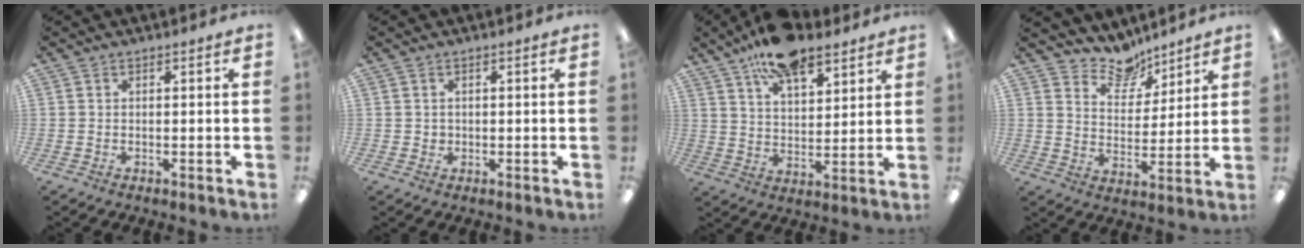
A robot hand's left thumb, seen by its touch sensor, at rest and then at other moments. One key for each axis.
{"total": 1.1, "fx": 0.3, "fy": 1.0, "fz": 0.2, "tx": -0.006, "ty": 0.004, "tz": 0.004}
{"total": 13.5, "fx": 9.9, "fy": 5.8, "fz": 7.1, "tx": -0.112, "ty": -0.048, "tz": 0.177}
{"total": 10.1, "fx": 8.7, "fy": 4.6, "fz": 2.1, "tx": -0.039, "ty": -0.063, "tz": 0.162}